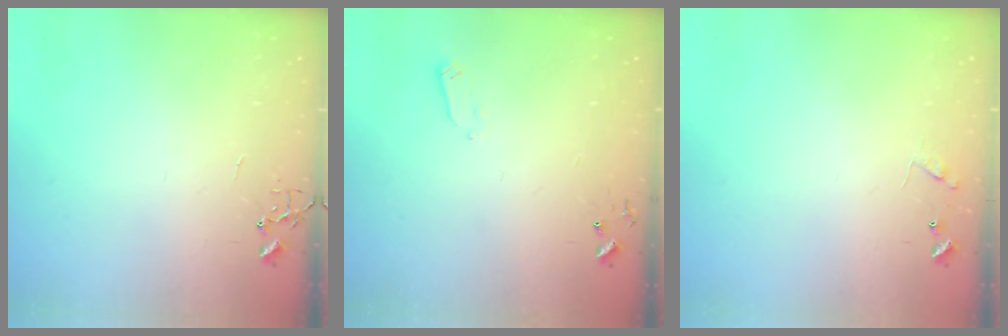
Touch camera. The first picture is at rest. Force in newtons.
{"total": 2.4, "press": 2.3, "slide": 0.4}
{"total": 7.7, "press": 7.7, "slide": 0.3}